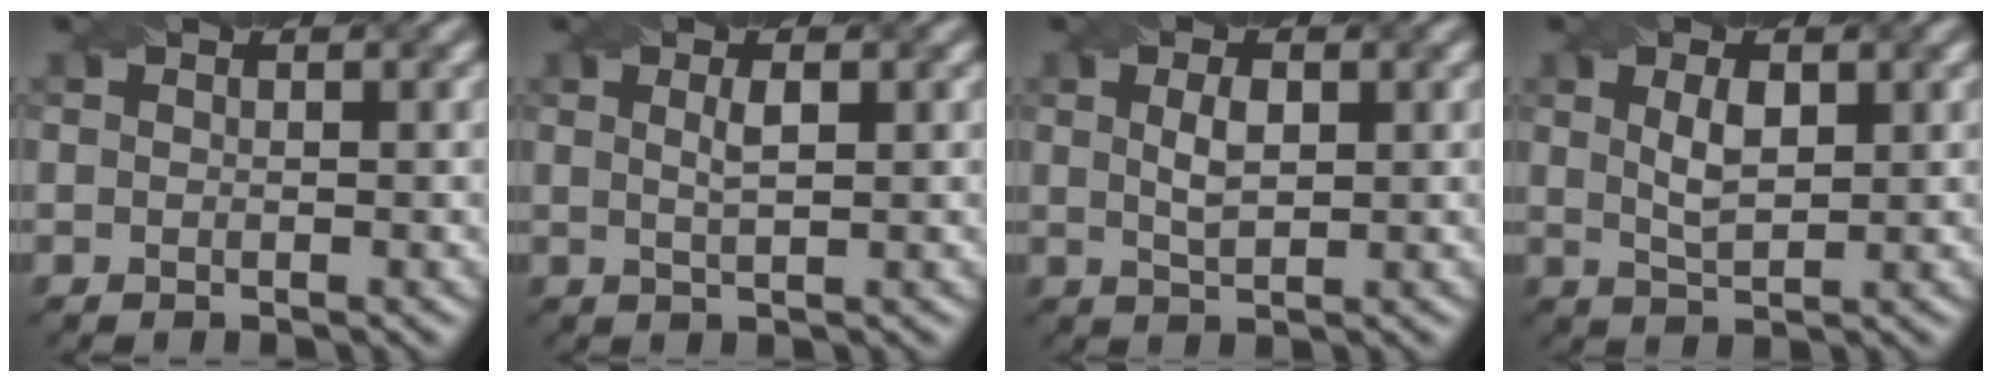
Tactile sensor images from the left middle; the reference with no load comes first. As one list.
[{"total": 1.9, "force": [0.5, 0.5, 1.8], "torque": [-0.031, 0.002, 0.008]}, {"total": 2.5, "force": [0.6, 1.1, 2.1], "torque": [-0.046, -0.001, 0.016]}, {"total": 2.9, "force": [0.9, 1.2, 2.5], "torque": [-0.053, 0.000, 0.021]}]